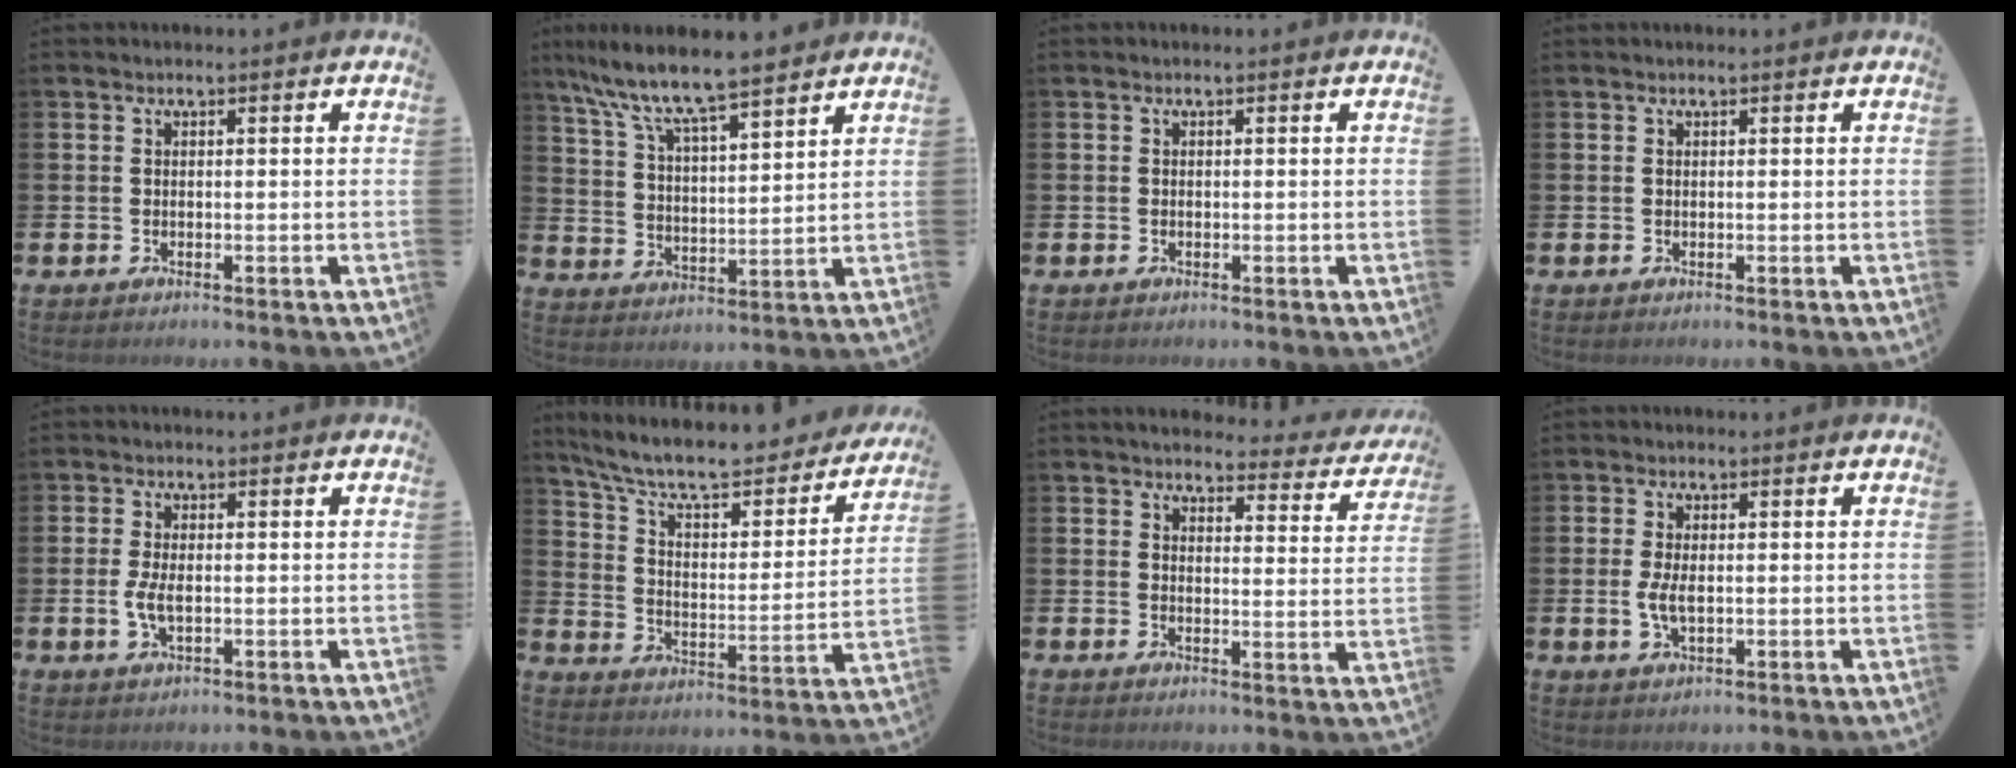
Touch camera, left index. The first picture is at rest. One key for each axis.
{"total": 8.8, "fx": 8.1, "fy": 1.0, "fz": 3.5, "tx": -0.097, "ty": -0.048, "tz": 0.141}
{"total": 0.0}
{"total": 0.0}
{"total": 3.2, "fx": -0.2, "fy": 1.5, "fz": 2.8, "tx": -0.060, "ty": 0.002, "tz": -0.008}
{"total": 9.1, "fx": 8.0, "fy": 2.3, "fz": 3.7, "tx": -0.096, "ty": -0.061, "tz": 0.130}
{"total": 3.7, "fx": 3.5, "fy": 1.0, "fz": 0.6, "tx": -0.011, "ty": -0.033, "tz": 0.054}
{"total": 3.2, "fx": -0.1, "fy": 1.5, "fz": 2.8, "tx": -0.054, "ty": 0.005, "tz": -0.003}